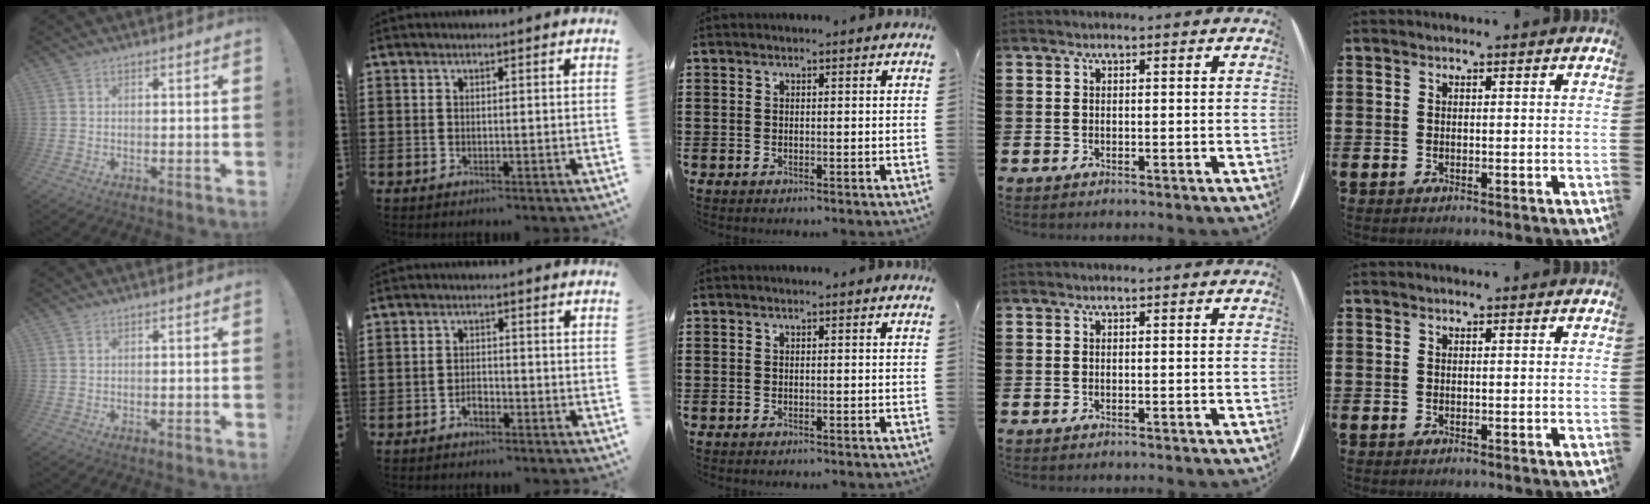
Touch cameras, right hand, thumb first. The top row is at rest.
{"index": {"total": 1.8, "force": [-1.3, 0.9, 0.9], "torque": [-0.021, -0.002, -0.025]}}